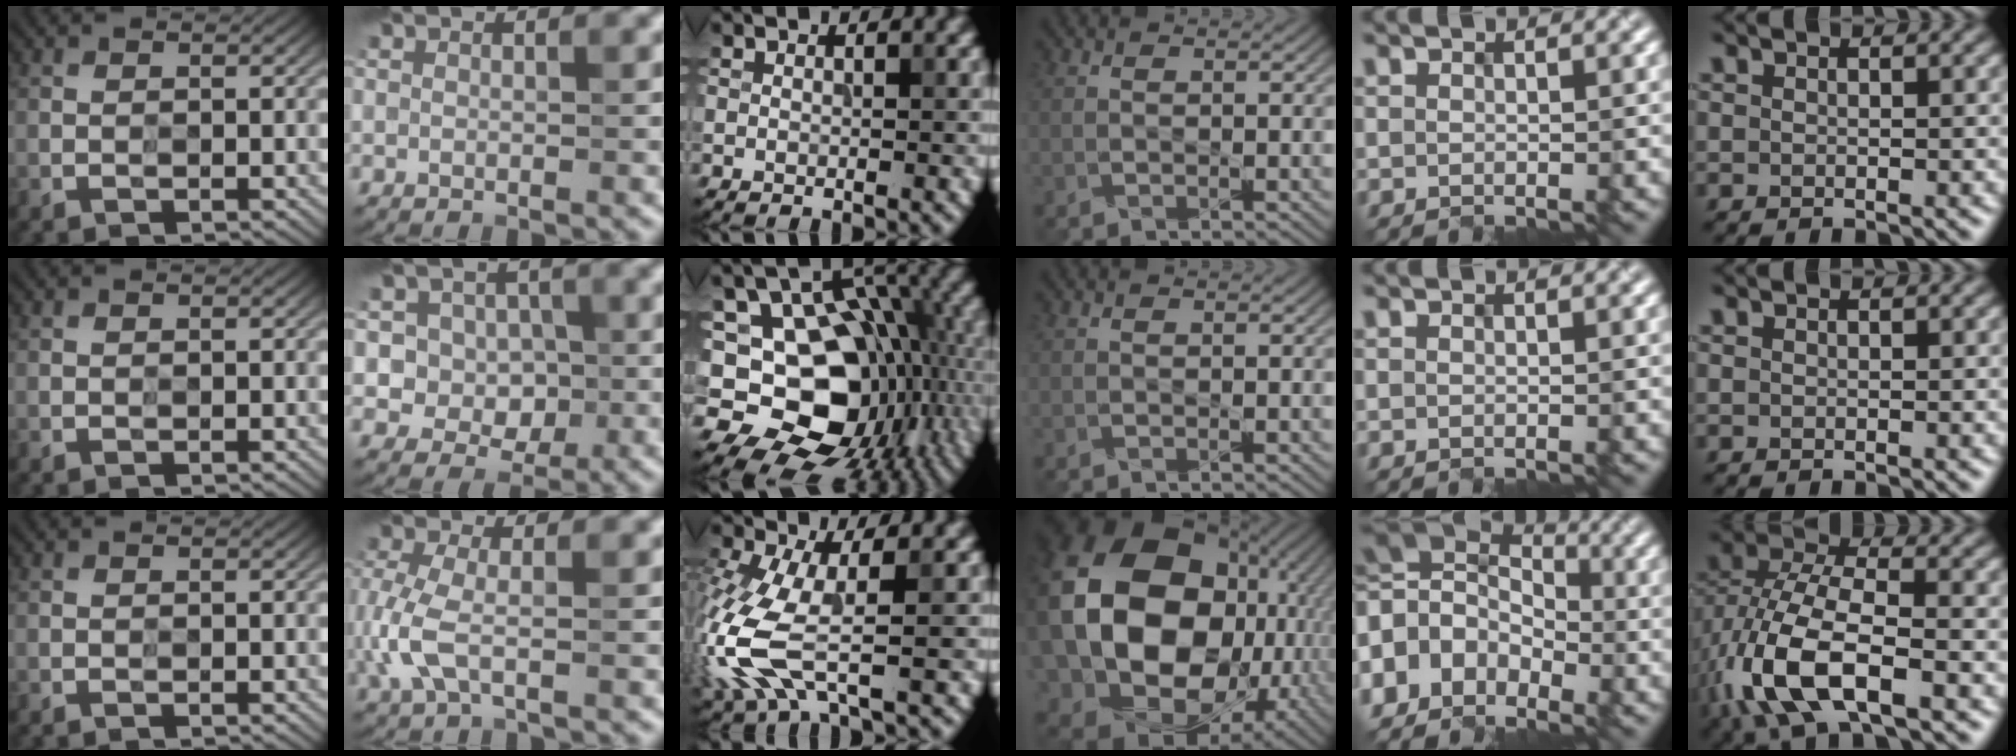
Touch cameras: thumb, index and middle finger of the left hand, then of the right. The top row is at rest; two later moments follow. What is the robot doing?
{"motion": "wipe", "object": "mirror"}